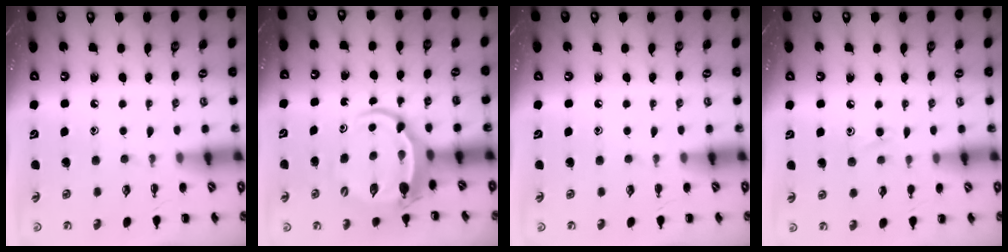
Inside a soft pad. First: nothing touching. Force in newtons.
{"total": 5.6, "press": 5.5, "slide": 1.0}
{"total": 0.0}
{"total": 8.1, "press": 7.7, "slide": 2.6}